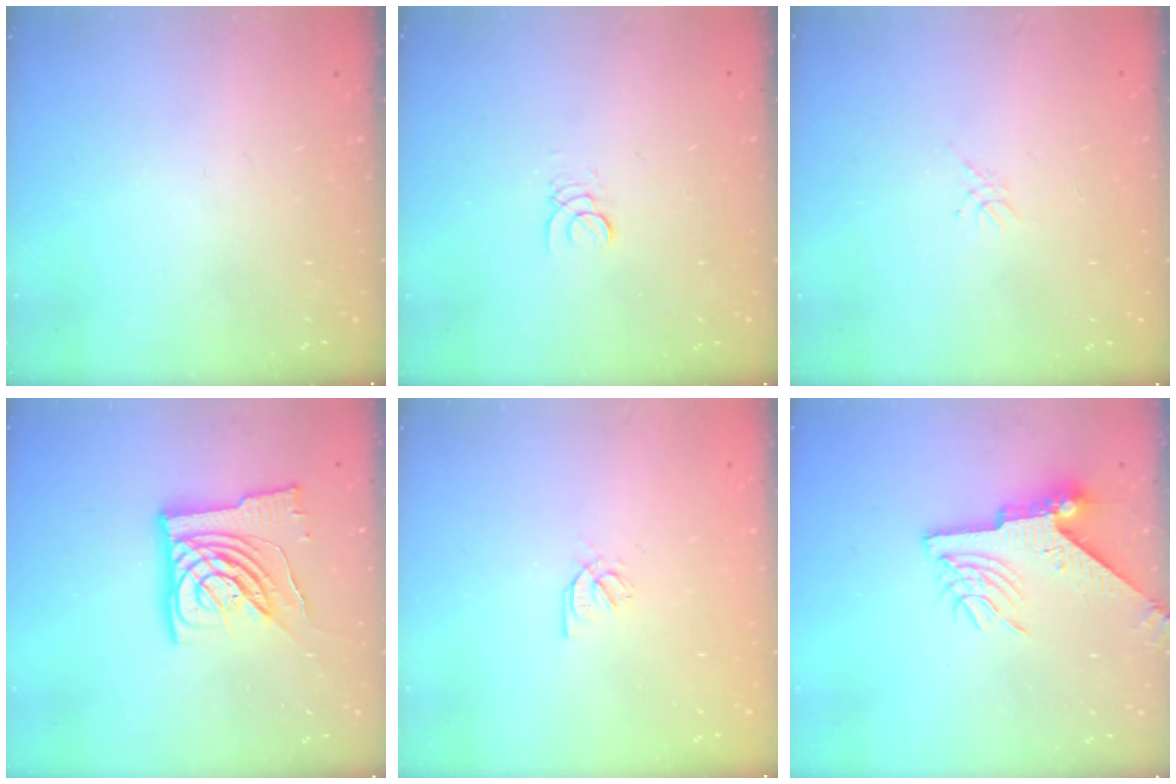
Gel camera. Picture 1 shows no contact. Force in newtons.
{"total": 1.3, "press": 1.3, "slide": 0.1}
{"total": 1.1, "press": 1.1, "slide": 0.3}
{"total": 14.1, "press": 13.9, "slide": 2.0}
{"total": 2.2, "press": 2.2, "slide": 0.0}
{"total": 9.4, "press": 9.3, "slide": 1.0}